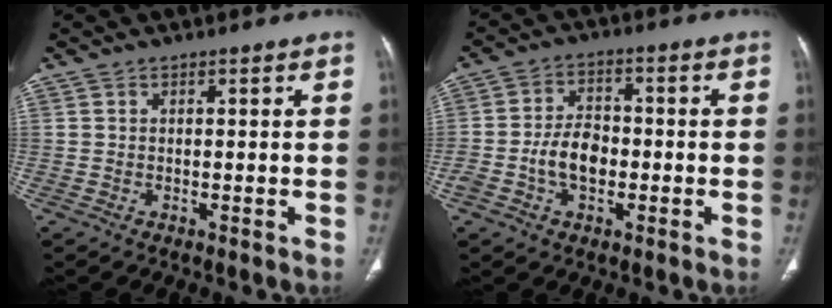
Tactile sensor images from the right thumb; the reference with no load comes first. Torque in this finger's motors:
{"motor_torque": [1.46, 1.24, 0.91, -0.19, 0.07]}